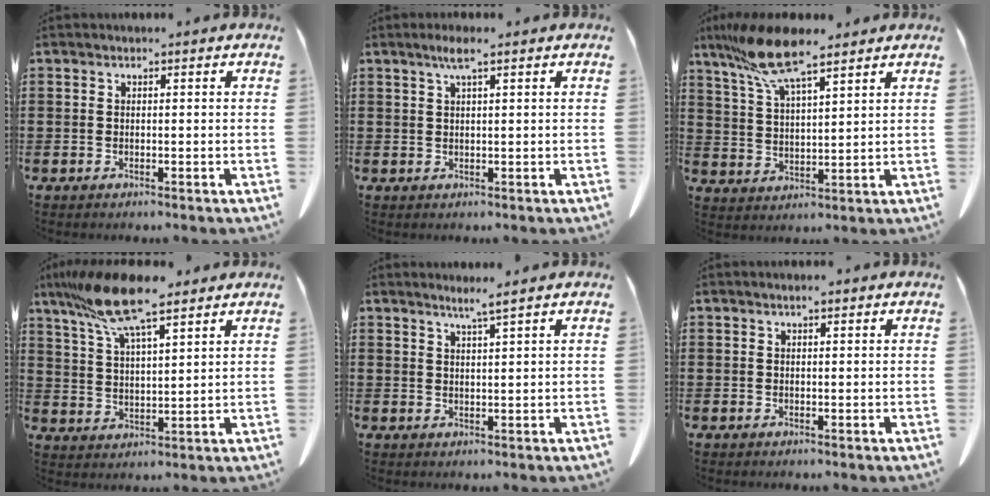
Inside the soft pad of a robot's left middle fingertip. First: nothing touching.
{"total": 2.5, "force": [1.4, 0.1, 2.1], "torque": [-0.045, 0.001, 0.024]}
{"total": 10.1, "force": [7.3, 1.9, 6.7], "torque": [-0.157, -0.017, 0.131]}
{"total": 11.2, "force": [8.1, 1.8, 7.5], "torque": [-0.173, -0.022, 0.143]}
{"total": 2.3, "force": [1.9, -0.6, 1.0], "torque": [-0.021, -0.007, 0.036]}
{"total": 0.9, "force": [0.6, 0.1, 0.6], "torque": [-0.013, 0.000, 0.010]}